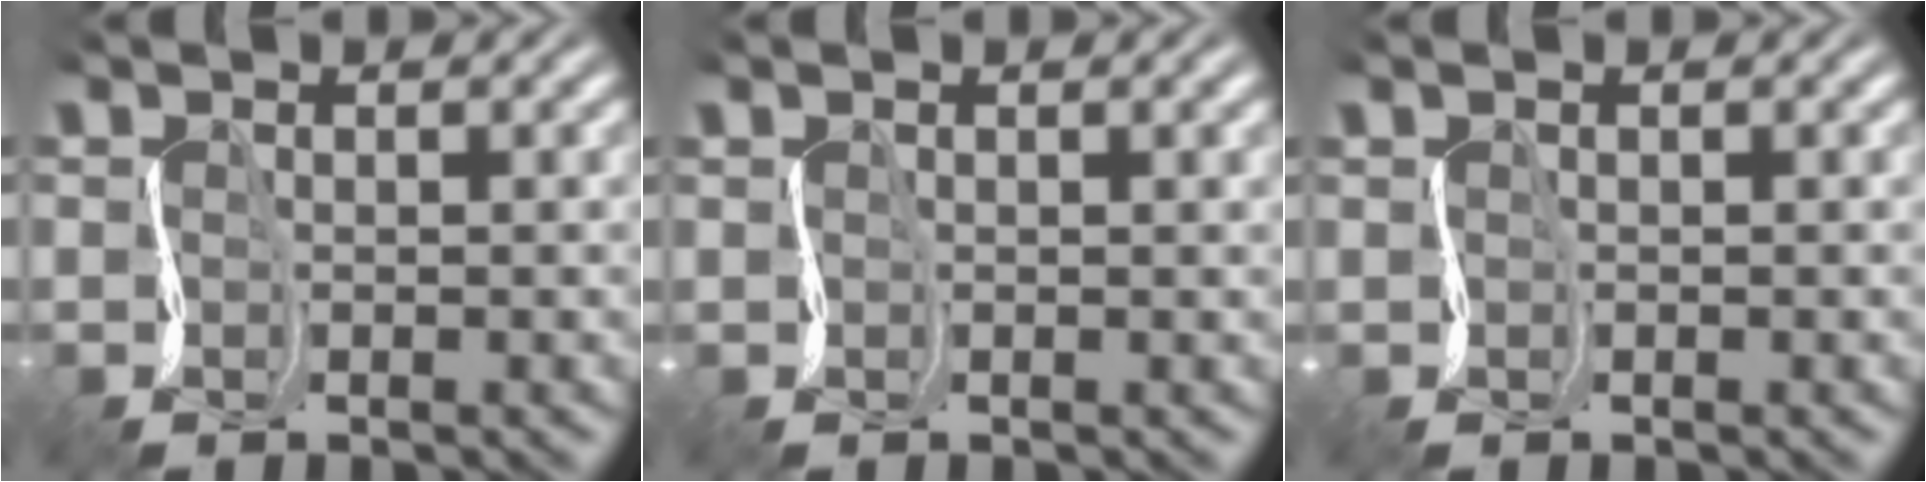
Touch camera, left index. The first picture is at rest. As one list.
[{"total": 2.2, "force": [1.4, 0.7, 1.5], "torque": [-0.024, 0.005, 0.021]}, {"total": 0.6, "force": [0.5, 0.2, 0.3], "torque": [-0.004, 0.000, 0.010]}]